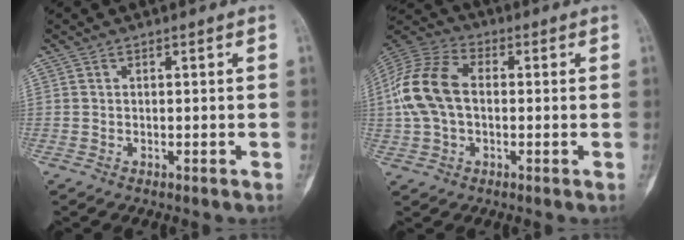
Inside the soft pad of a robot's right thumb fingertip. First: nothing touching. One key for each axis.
{"total": 14.3, "fx": 0.2, "fy": 9.6, "fz": 10.7, "tx": -0.221, "ty": 0.033, "tz": -0.004}